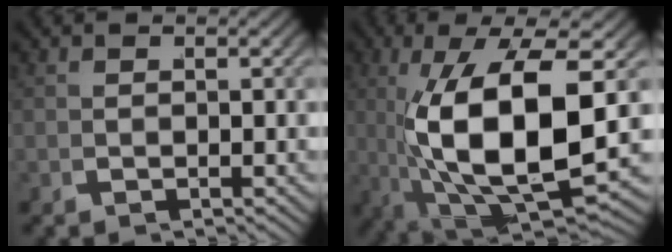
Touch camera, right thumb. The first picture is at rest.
{"total": 15.7, "force": [-0.7, 7.6, 13.8], "torque": [-0.282, -0.052, 0.020]}